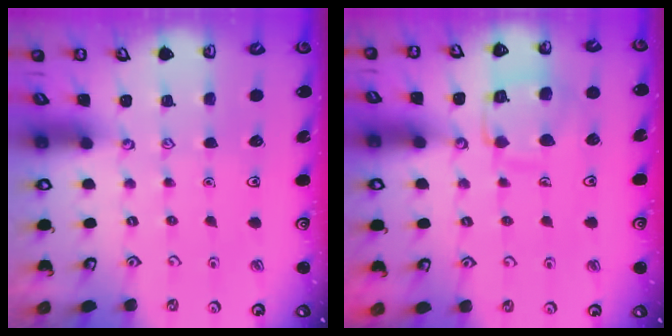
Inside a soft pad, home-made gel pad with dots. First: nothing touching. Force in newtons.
{"total": 11.6, "press": 11.5, "slide": 0.8}